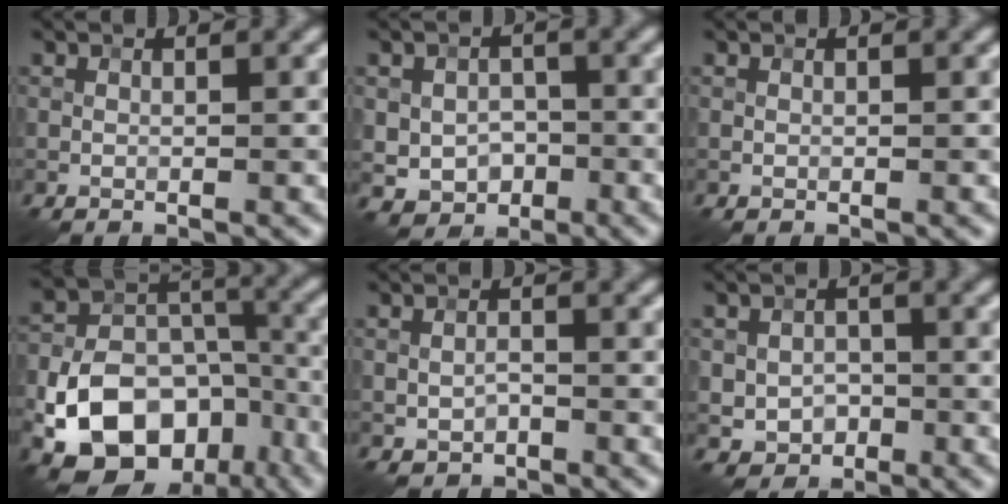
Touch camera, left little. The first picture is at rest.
{"total": 3.7, "force": [-1.1, 2.9, 1.9], "torque": [-0.035, -0.004, -0.018]}
{"total": 0.0}
{"total": 13.8, "force": [-6.4, 9.3, 7.9], "torque": [-0.147, -0.013, -0.106]}
{"total": 1.3, "force": [-0.6, 0.9, 0.7], "torque": [-0.014, 0.001, -0.011]}
{"total": 2.8, "force": [-0.8, 2.3, 1.3], "torque": [-0.022, -0.003, -0.014]}